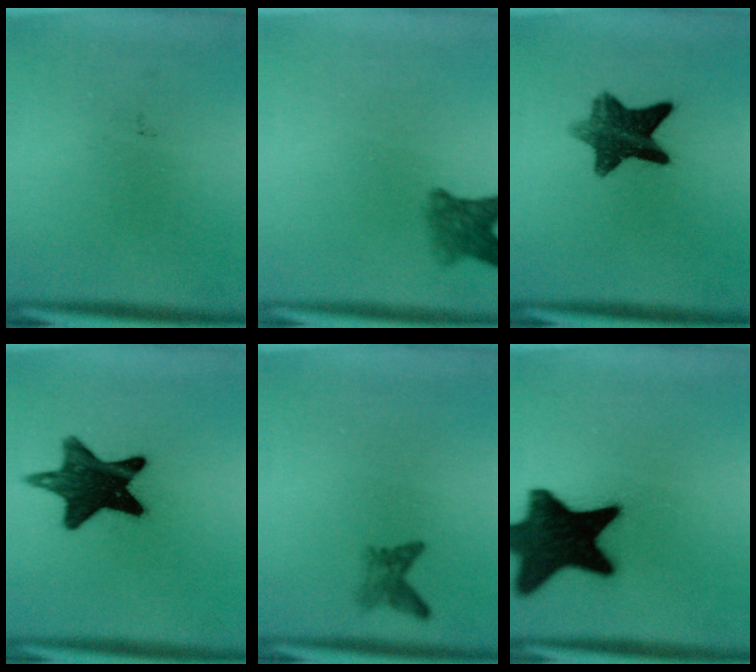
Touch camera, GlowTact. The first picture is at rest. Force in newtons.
{"total": 3.8}
{"total": 8.9}
{"total": 14.2}
{"total": 1.9}
{"total": 19.4}